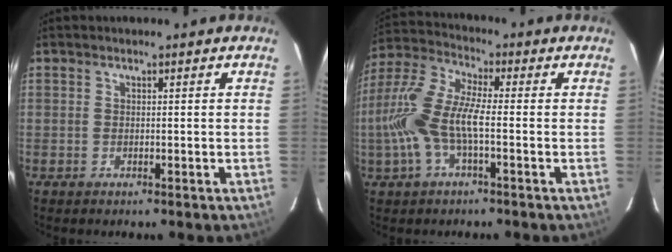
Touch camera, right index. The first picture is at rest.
{"total": 12.0, "force": [-2.4, 3.4, 11.3], "torque": [-0.247, 0.004, -0.049]}